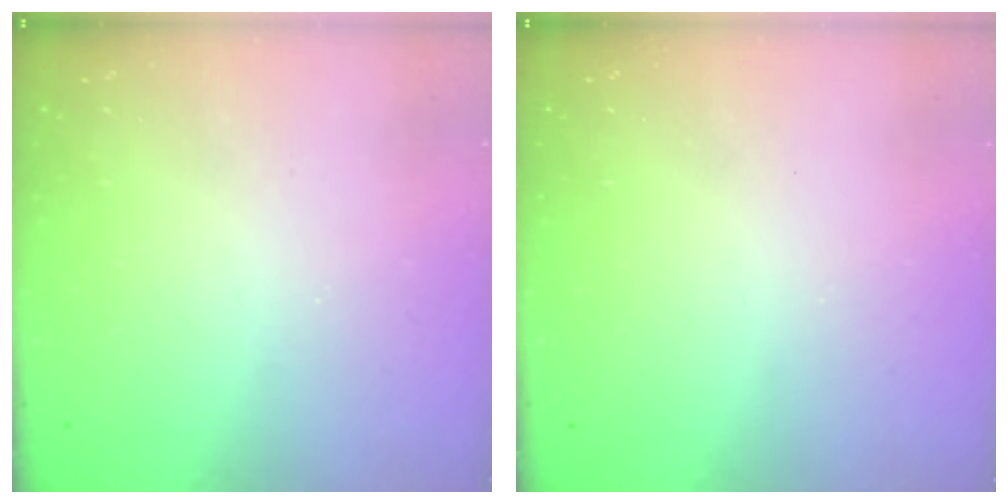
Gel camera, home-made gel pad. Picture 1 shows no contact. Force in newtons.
{"total": 0.0}